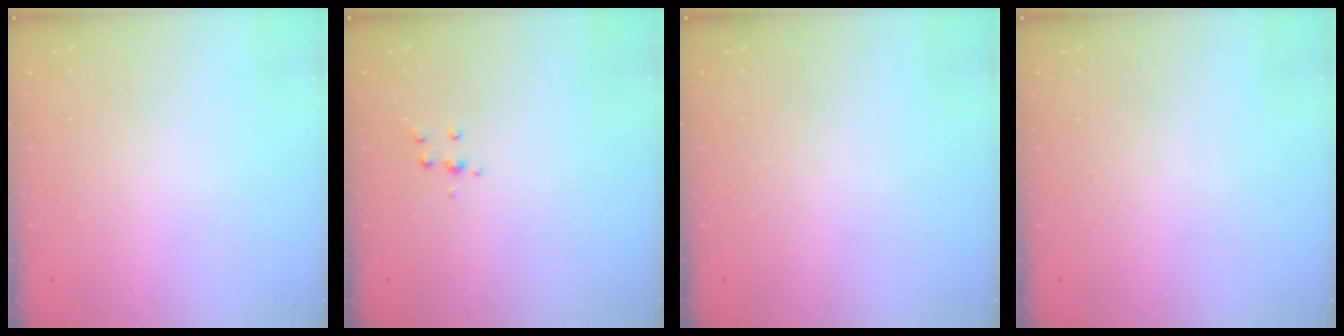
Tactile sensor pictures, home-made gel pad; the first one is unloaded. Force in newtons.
{"total": 4.0, "press": 3.9, "slide": 0.9}
{"total": 0.0}
{"total": 0.0}